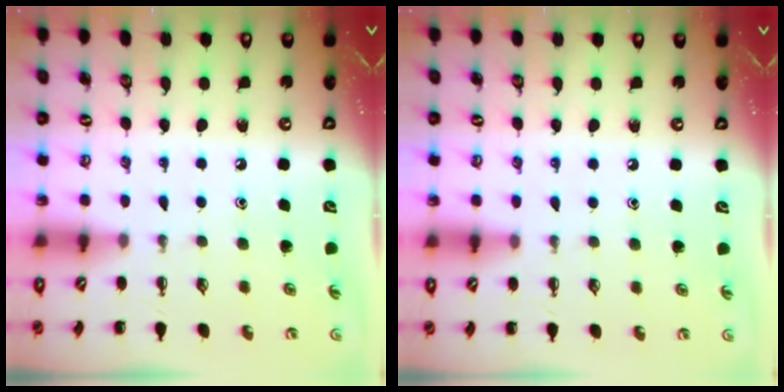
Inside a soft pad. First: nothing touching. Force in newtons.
{"total": 6.3, "press": 6.0, "slide": 2.0}